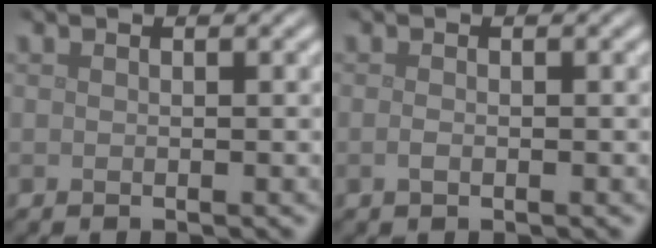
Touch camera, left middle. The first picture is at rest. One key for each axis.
{"total": 0.6, "fx": -0.2, "fy": 0.3, "fz": 0.5, "tx": -0.012, "ty": -0.002, "tz": -0.005}